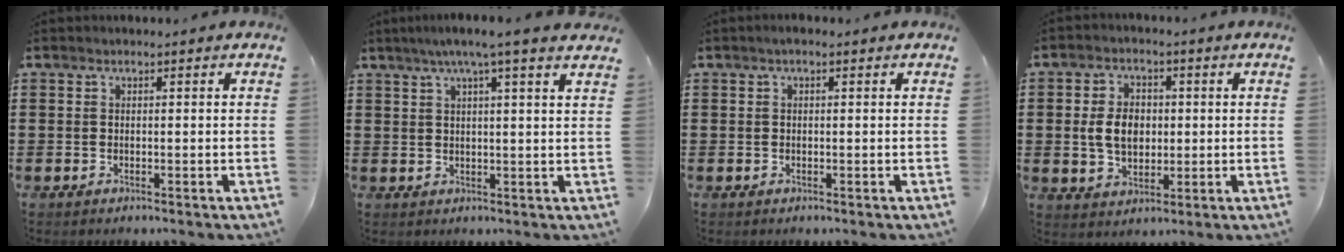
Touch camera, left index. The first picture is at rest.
{"total": 4.6, "force": [3.2, -0.5, 3.3], "torque": [-0.072, -0.005, 0.053]}
{"total": 0.6, "force": [-0.2, 0.2, 0.6], "torque": [-0.010, 0.000, -0.004]}
{"total": 6.0, "force": [0.2, 4.2, 4.3], "torque": [-0.099, 0.006, -0.004]}